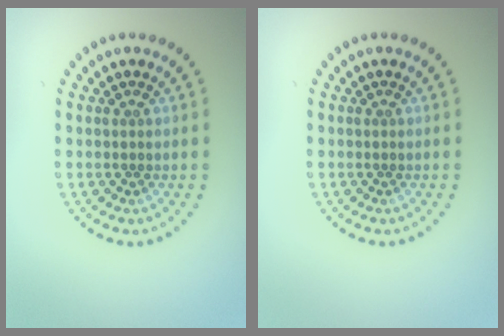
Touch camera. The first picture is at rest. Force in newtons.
{"total": 0.0}